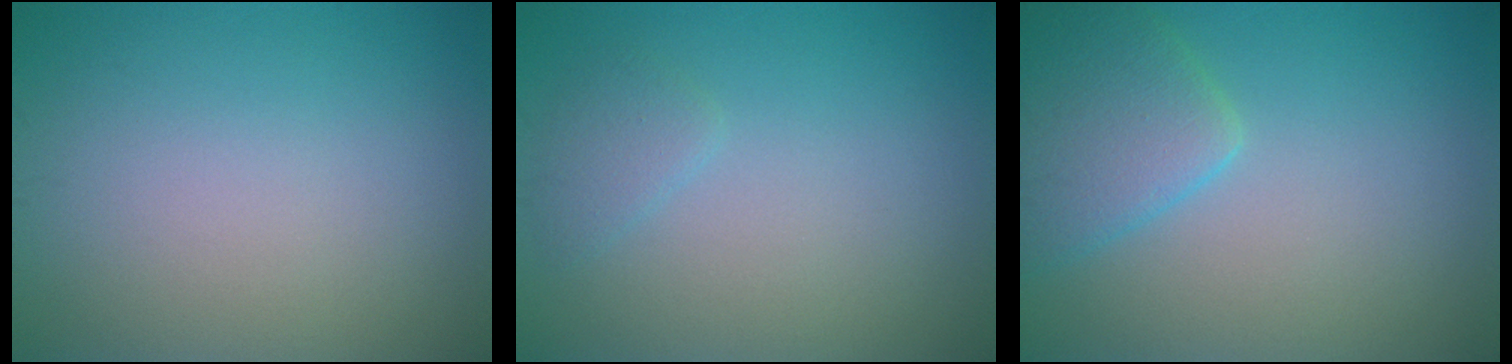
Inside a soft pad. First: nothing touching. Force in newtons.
{"total": 1.3, "press": 1.2, "slide": 0.2}
{"total": 4.2, "press": 4.2, "slide": 0.3}